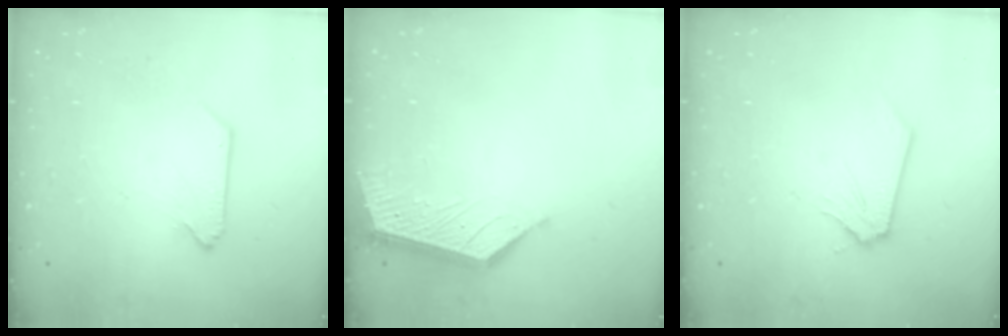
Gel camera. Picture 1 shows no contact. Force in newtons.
{"total": 5.9, "press": 5.8, "slide": 0.4}
{"total": 0.0}